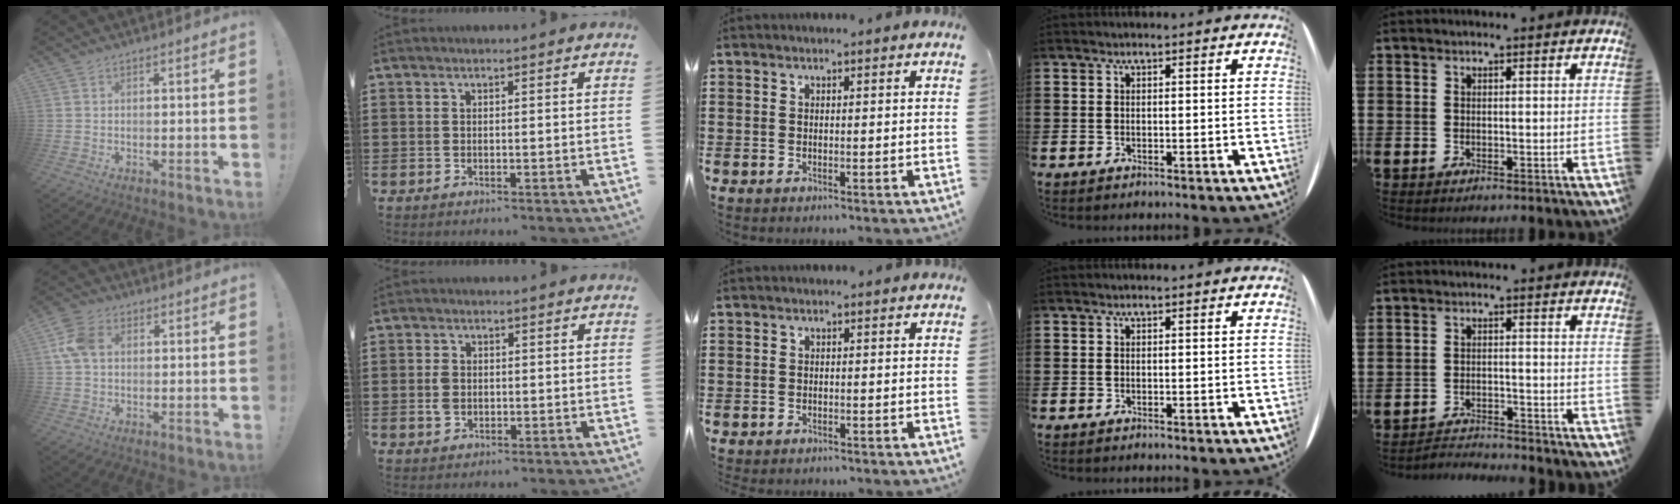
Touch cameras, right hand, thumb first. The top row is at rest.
{"thumb": {"total": 8.9, "force": [1.5, 6.4, 6.0], "torque": [-0.121, 0.013, 0.030]}, "index": {"total": 2.4, "force": [-0.2, 1.7, 1.7], "torque": [-0.042, 0.003, -0.007]}, "middle": {"total": 0.6, "force": [-0.6, 0.2, 0.1], "torque": [-0.003, -0.001, -0.013]}, "little": {"total": 2.7, "force": [-2.7, 0.0, -0.1], "torque": [-0.005, 0.002, -0.058]}}